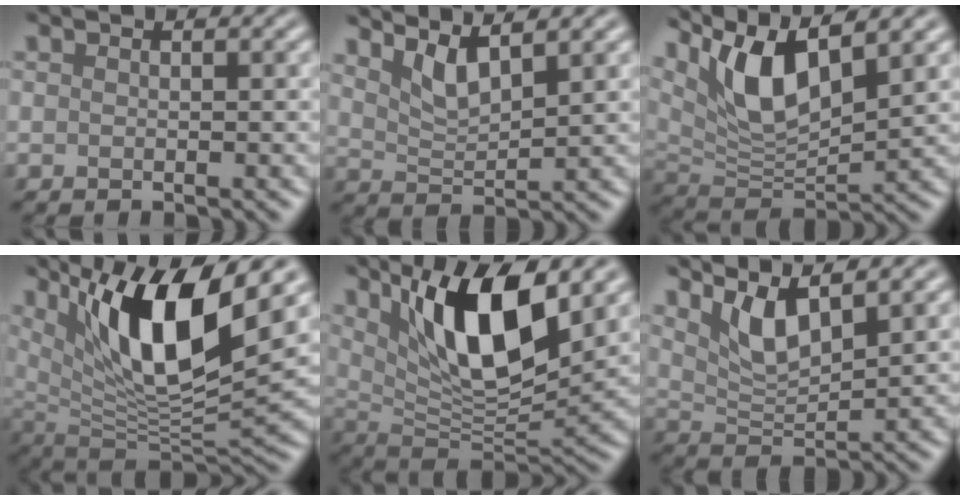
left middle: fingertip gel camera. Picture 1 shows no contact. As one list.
[{"total": 3.6, "force": [2.6, 0.9, 2.3], "torque": [-0.050, -0.004, 0.053]}, {"total": 8.5, "force": [4.8, 3.0, 6.4], "torque": [-0.132, -0.002, 0.089]}, {"total": 12.4, "force": [5.3, 3.5, 10.6], "torque": [-0.176, -0.010, 0.101]}, {"total": 10.2, "force": [4.6, 3.3, 8.5], "torque": [-0.143, -0.013, 0.088]}, {"total": 5.1, "force": [3.4, 1.4, 3.6], "torque": [-0.075, -0.003, 0.067]}]